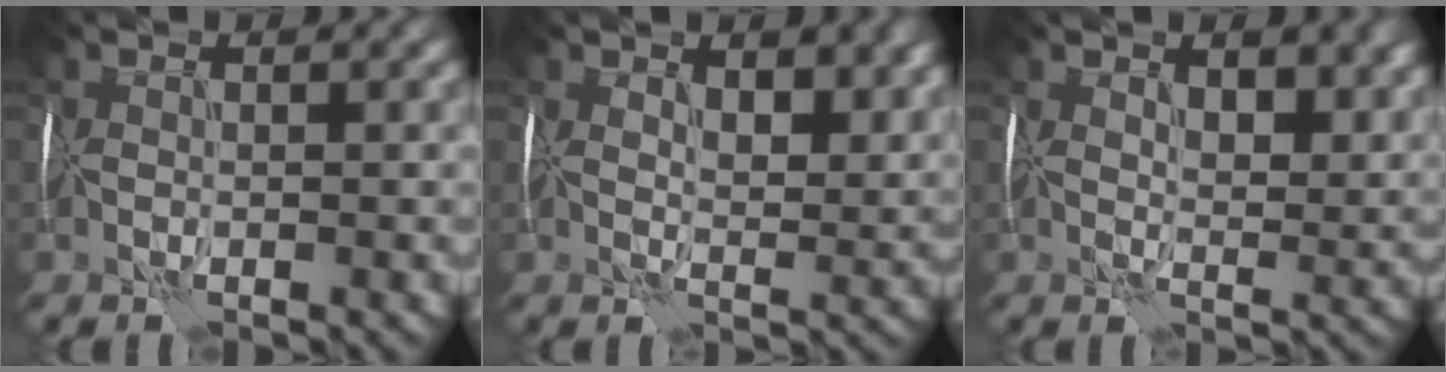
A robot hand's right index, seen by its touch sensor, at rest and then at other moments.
{"total": 4.8, "force": [2.5, 2.1, 3.6], "torque": [-0.048, -0.001, 0.039]}
{"total": 5.2, "force": [2.5, 2.3, 3.9], "torque": [-0.051, 0.001, 0.041]}